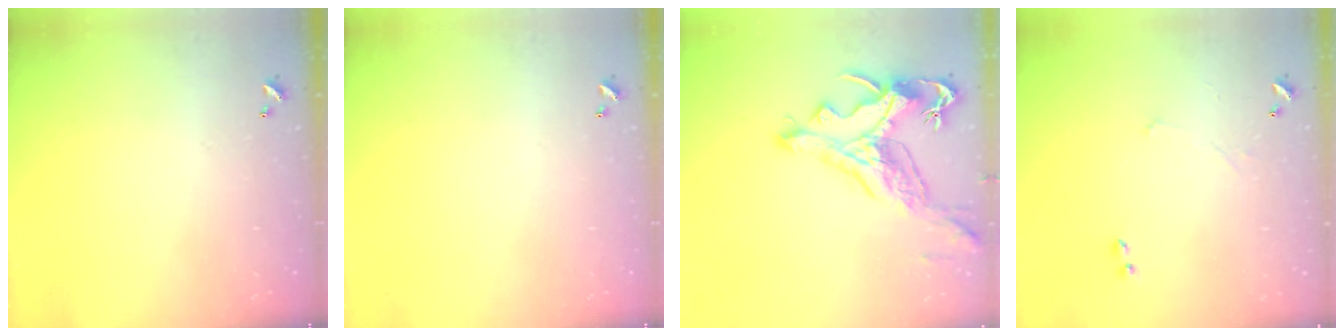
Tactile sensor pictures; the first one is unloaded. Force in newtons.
{"total": 0.0}
{"total": 2.2, "press": 1.7, "slide": 1.3}
{"total": 1.7, "press": 1.7, "slide": 0.4}